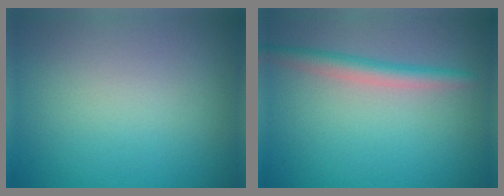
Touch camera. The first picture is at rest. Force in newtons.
{"total": 2.7, "press": 2.7, "slide": 0.2}